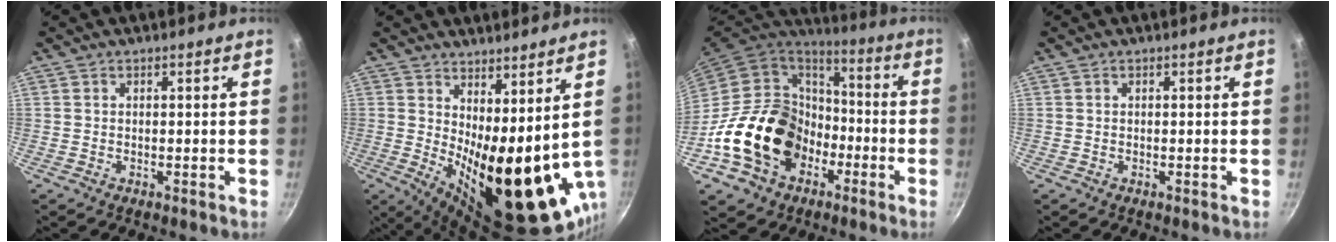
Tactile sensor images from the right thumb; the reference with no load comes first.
{"total": 17.7, "force": [3.4, 6.9, 16.0], "torque": [-0.203, -0.045, 0.070]}
{"total": 22.4, "force": [-6.8, 17.3, 12.5], "torque": [-0.199, 0.059, -0.103]}
{"total": 0.0}